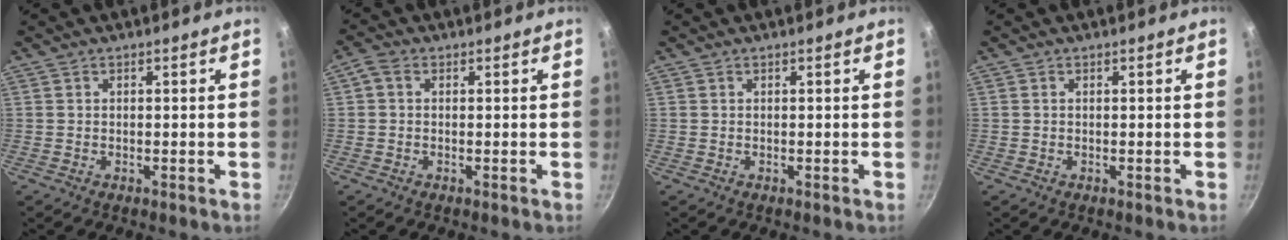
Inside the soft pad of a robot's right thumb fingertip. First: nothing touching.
{"total": 2.3, "force": [0.3, 1.7, 1.6], "torque": [-0.035, 0.010, 0.000]}
{"total": 0.0}
{"total": 0.0}